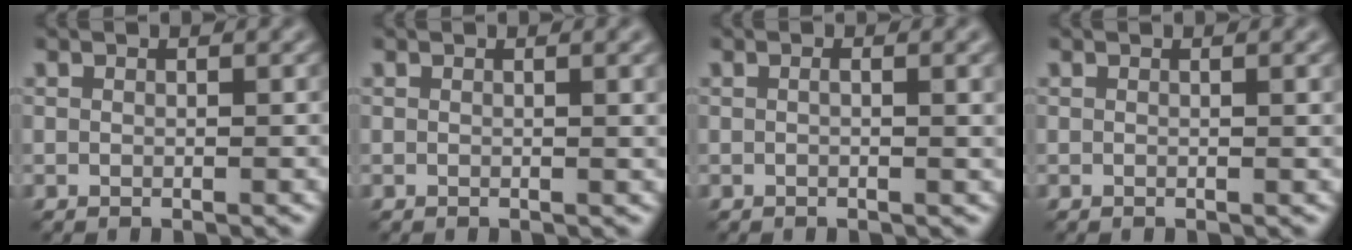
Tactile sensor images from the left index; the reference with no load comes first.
{"total": 2.0, "force": [0.6, 0.7, 1.8], "torque": [-0.014, 0.006, 0.005]}
{"total": 2.6, "force": [0.5, 0.9, 2.4], "torque": [-0.027, 0.003, 0.003]}
{"total": 1.2, "force": [0.4, 0.4, 1.1], "torque": [-0.007, 0.005, 0.003]}